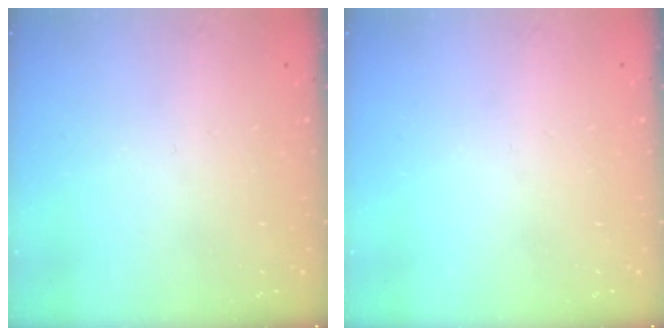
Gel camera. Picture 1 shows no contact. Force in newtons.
{"total": 0.0}